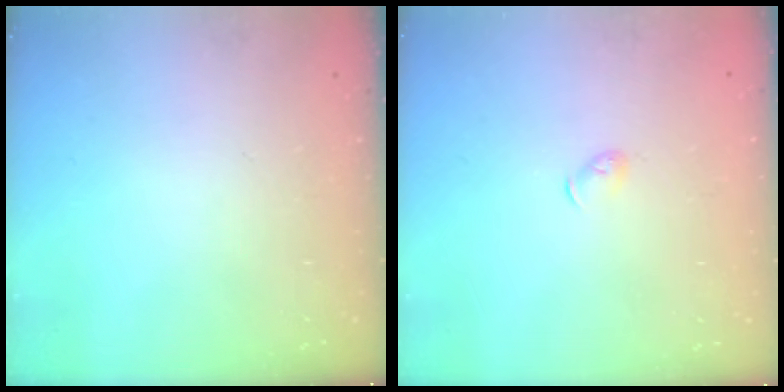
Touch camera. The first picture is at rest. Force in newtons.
{"total": 3.3, "press": 3.2, "slide": 0.6}